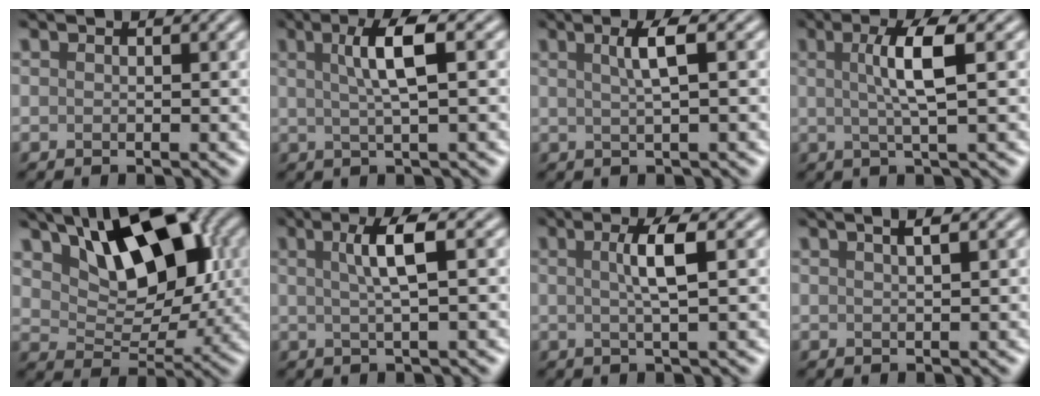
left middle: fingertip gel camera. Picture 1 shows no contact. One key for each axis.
{"total": 4.1, "fx": 0.7, "fy": 0.6, "fz": 4.0, "tx": -0.072, "ty": 0.007, "tz": 0.018}
{"total": 2.5, "fx": 0.4, "fy": 0.4, "fz": 2.5, "tx": -0.040, "ty": 0.009, "tz": 0.011}
{"total": 4.1, "fx": 0.3, "fy": 0.5, "fz": 4.0, "tx": -0.076, "ty": 0.005, "tz": 0.012}
{"total": 10.0, "fx": 3.8, "fy": 5.3, "fz": 7.5, "tx": -0.122, "ty": 0.012, "tz": 0.069}
{"total": 3.5, "fx": 0.5, "fy": 0.5, "fz": 3.5, "tx": -0.060, "ty": 0.007, "tz": 0.015}
{"total": 3.1, "fx": 0.2, "fy": 0.4, "fz": 3.0, "tx": -0.053, "ty": 0.007, "tz": 0.008}
{"total": 2.7, "fx": 1.4, "fy": 1.1, "fz": 2.1, "tx": -0.009, "ty": 0.016, "tz": -0.002}